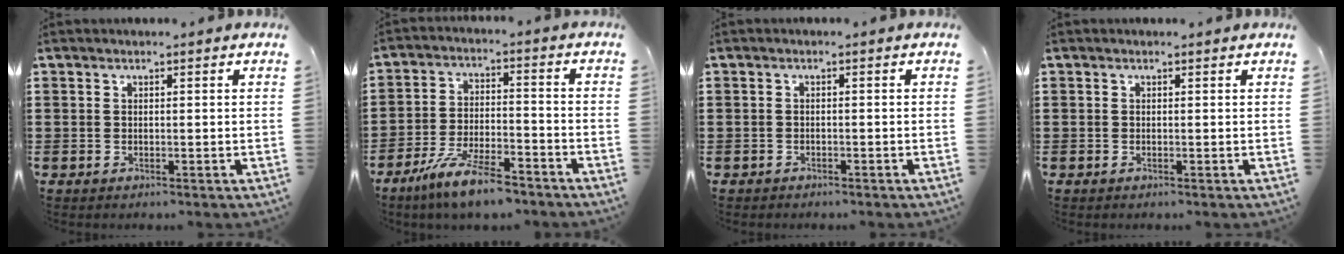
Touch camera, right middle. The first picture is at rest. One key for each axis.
{"total": 8.2, "fx": -6.7, "fy": 1.1, "fz": 4.5, "tx": -0.101, "ty": -0.001, "tz": -0.130}
{"total": 0.5, "fx": -0.5, "fy": 0.2, "fz": 0.0, "tx": -0.002, "ty": 0.000, "tz": -0.011}
{"total": 0.0}